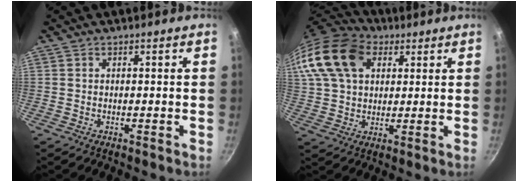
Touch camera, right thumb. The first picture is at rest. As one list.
[{"total": 20.2, "force": [7.6, 14.2, 12.2], "torque": [-0.252, 0.021, 0.131]}]